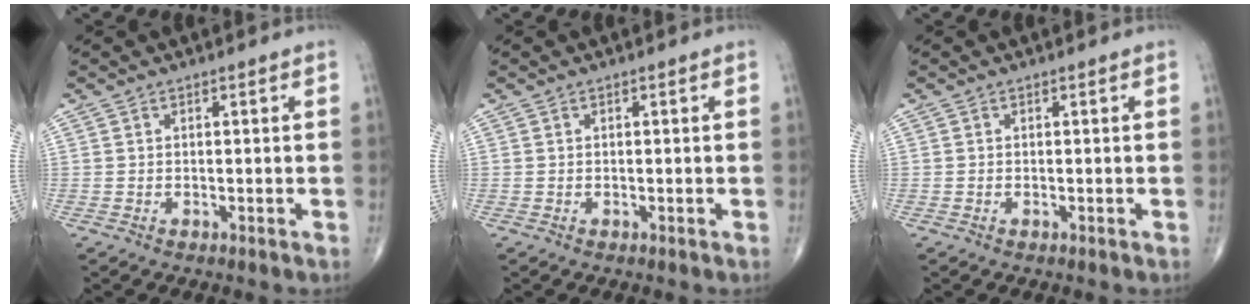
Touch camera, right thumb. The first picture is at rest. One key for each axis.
{"total": 0.0}
{"total": 0.0}